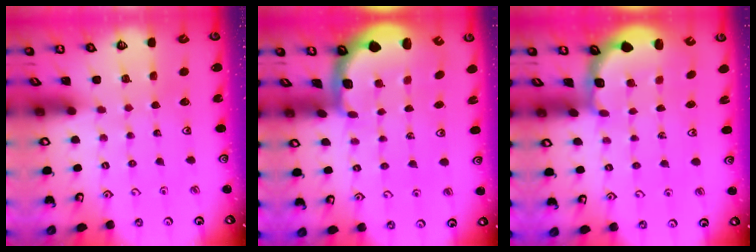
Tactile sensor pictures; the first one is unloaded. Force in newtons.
{"total": 2.4, "press": 2.1, "slide": 1.2}
{"total": 2.7, "press": 2.1, "slide": 1.7}